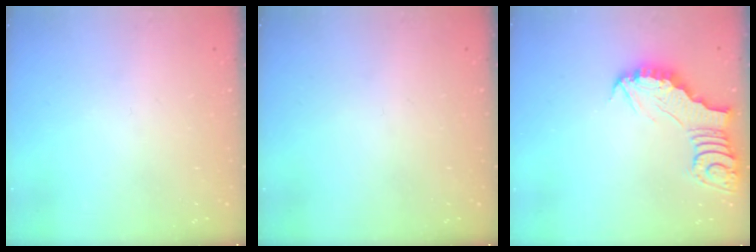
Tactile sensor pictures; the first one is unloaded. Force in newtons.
{"total": 0.0}
{"total": 3.2, "press": 3.2, "slide": 0.5}